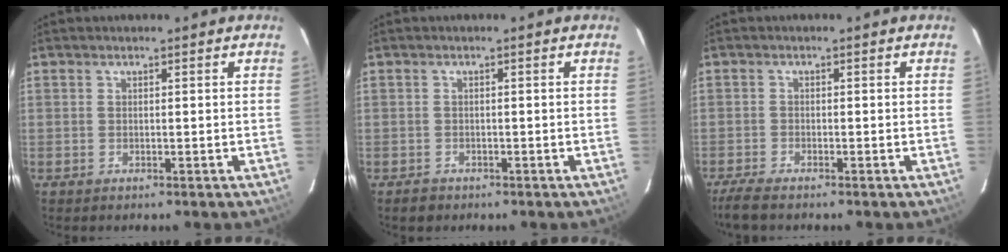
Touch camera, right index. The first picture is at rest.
{"total": 2.0, "force": [-1.3, 1.4, 0.3], "torque": [-0.009, 0.001, -0.018]}
{"total": 3.4, "force": [-3.0, 0.3, 1.7], "torque": [-0.050, -0.010, -0.058]}